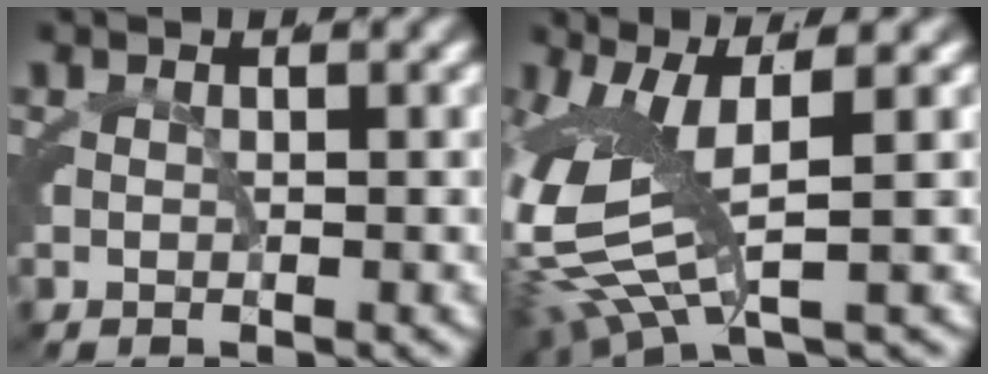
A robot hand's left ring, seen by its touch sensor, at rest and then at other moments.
{"total": 8.0, "force": [-0.3, 4.4, 6.7], "torque": [-0.157, -0.012, -0.002]}